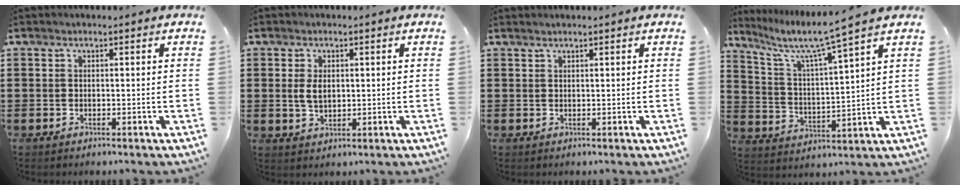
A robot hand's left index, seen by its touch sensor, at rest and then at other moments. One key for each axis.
{"total": 3.2, "fx": 0.4, "fy": 1.8, "fz": 2.6, "tx": -0.061, "ty": 0.004, "tz": 0.005}
{"total": 0.5, "fx": 0.4, "fy": -0.1, "fz": 0.3, "tx": -0.006, "ty": -0.002, "tz": 0.009}
{"total": 6.3, "fx": 5.0, "fy": -0.1, "fz": 3.9, "tx": -0.099, "ty": -0.040, "tz": 0.074}